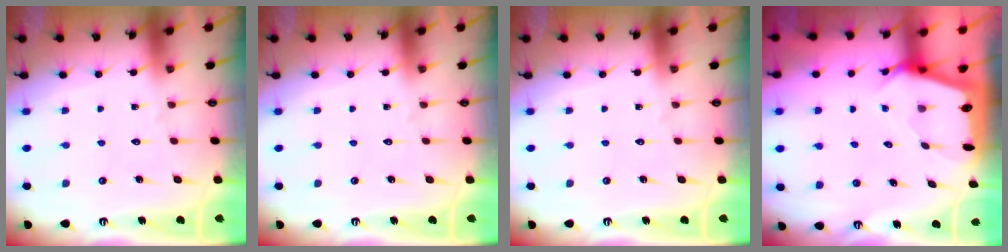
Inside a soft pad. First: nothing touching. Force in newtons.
{"total": 0.0}
{"total": 0.0}
{"total": 2.4, "press": 2.4, "slide": 0.2}